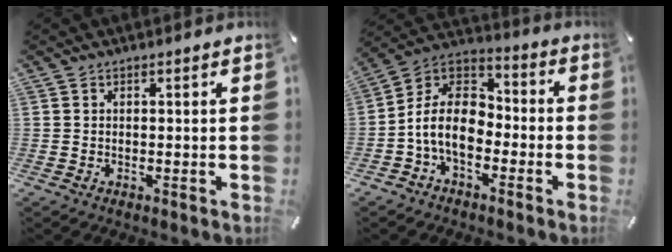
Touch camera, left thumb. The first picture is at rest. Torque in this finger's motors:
{"motor_torque": [0.02, 0.97, 0.96, 0.24, 0.38]}